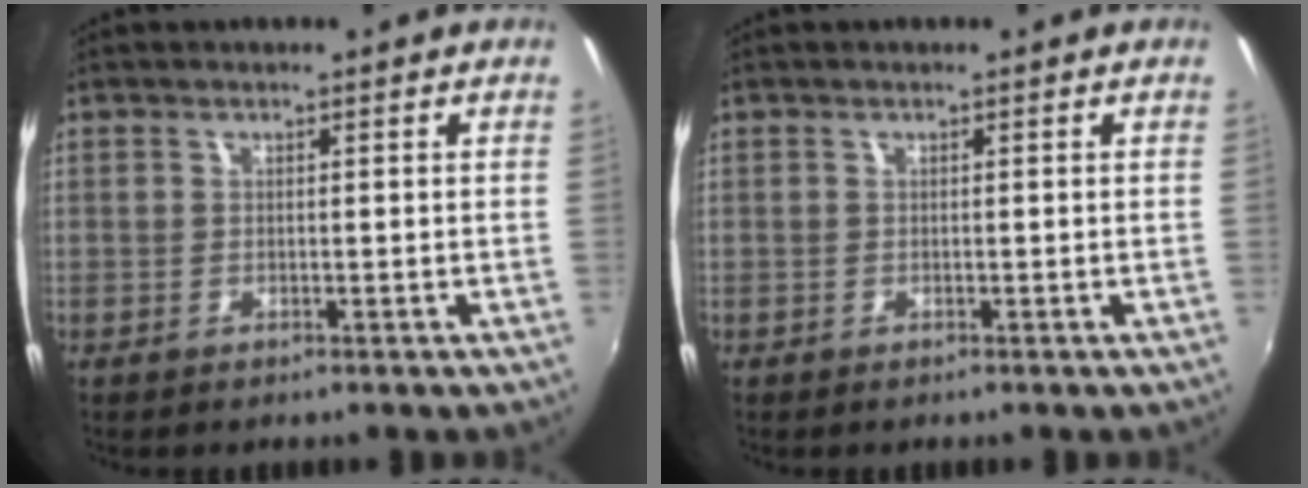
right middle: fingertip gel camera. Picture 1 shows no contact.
{"total": 0.0}